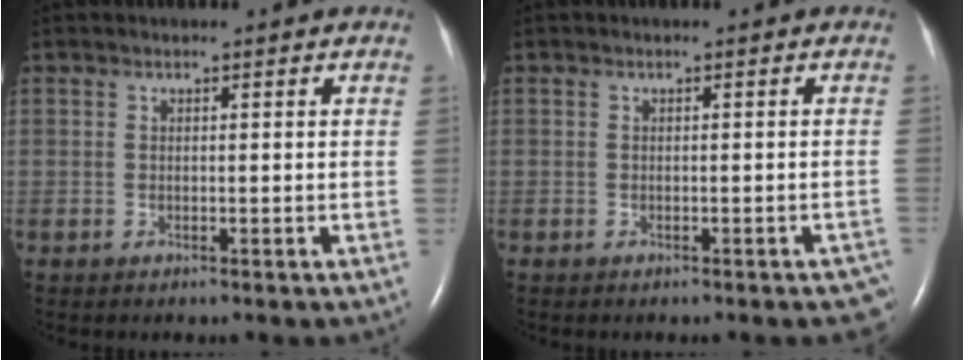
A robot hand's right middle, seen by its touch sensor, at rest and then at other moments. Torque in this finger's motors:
{"motor_torque": [-0.04, 0.04, 0.00, 0.00]}